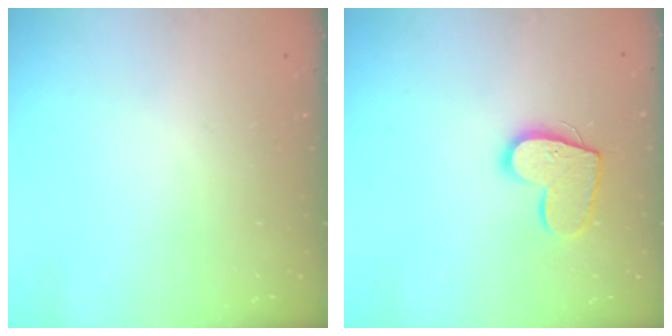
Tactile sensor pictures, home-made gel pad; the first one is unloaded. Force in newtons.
{"total": 13.0, "press": 13.0, "slide": 0.9}